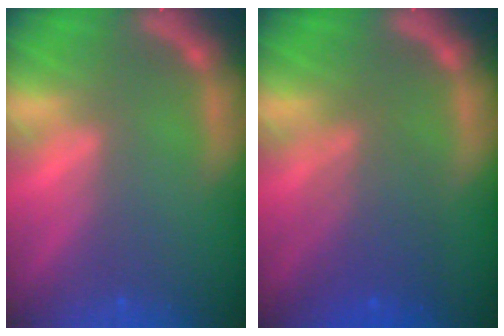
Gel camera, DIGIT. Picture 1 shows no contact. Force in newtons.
{"total": 5.0}